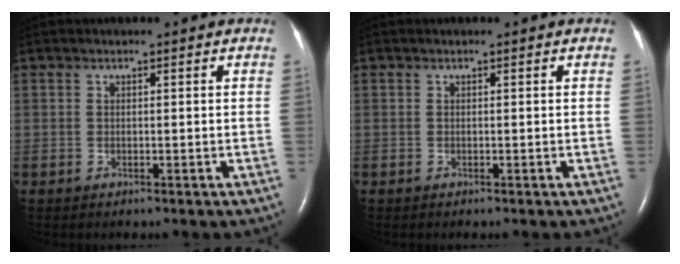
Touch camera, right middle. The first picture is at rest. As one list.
[{"total": 0.0}]